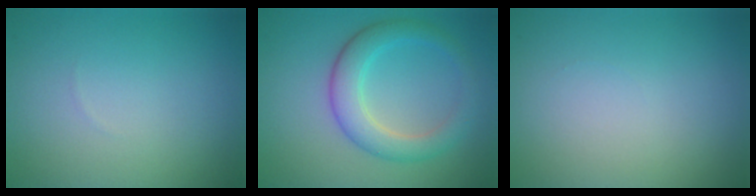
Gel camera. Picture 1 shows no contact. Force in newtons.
{"total": 4.2, "press": 4.2, "slide": 0.1}
{"total": 0.0}